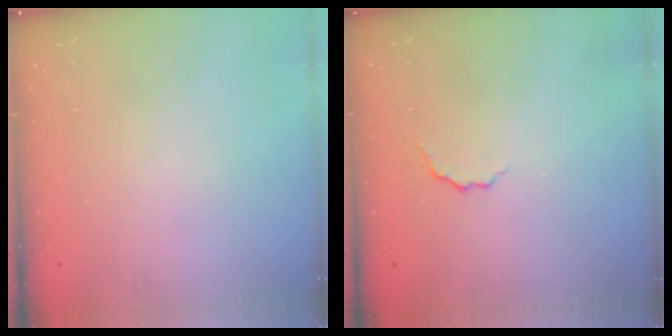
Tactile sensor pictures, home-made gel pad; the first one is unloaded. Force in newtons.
{"total": 2.7, "press": 2.6, "slide": 0.9}